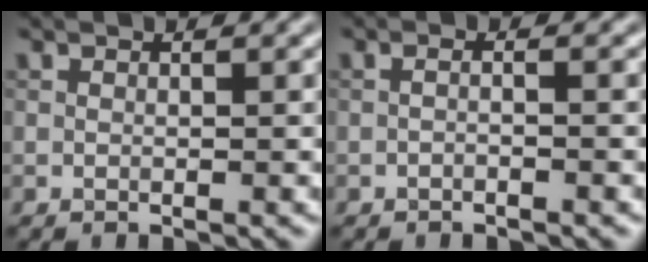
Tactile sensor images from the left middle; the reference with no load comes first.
{"total": 0.8, "force": [-0.6, 0.1, 0.6], "torque": [-0.015, 0.003, -0.014]}